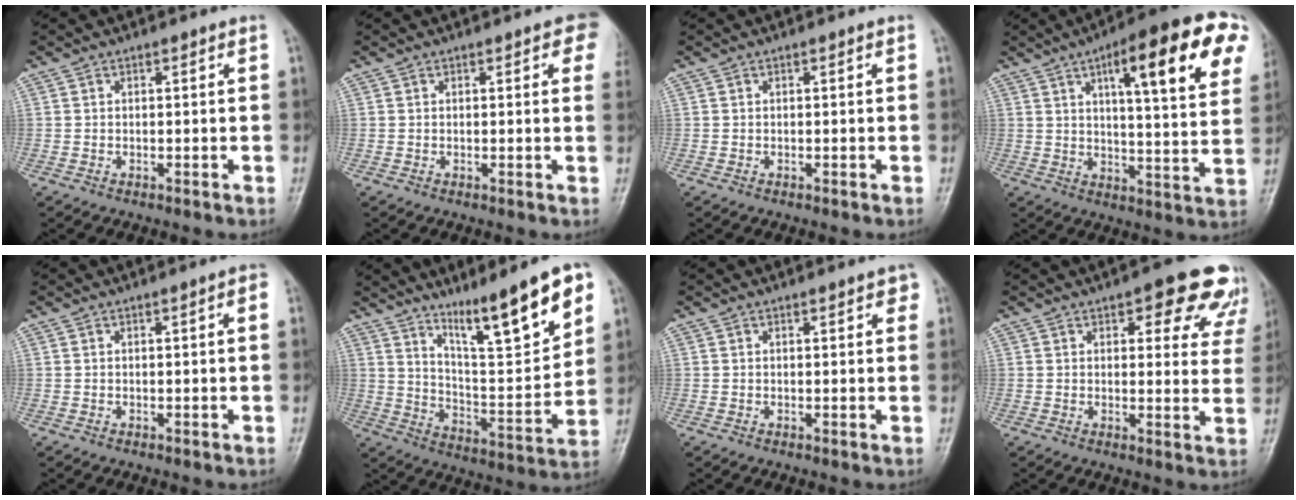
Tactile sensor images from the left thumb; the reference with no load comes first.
{"total": 4.9, "force": [2.4, 1.9, 3.8], "torque": [-0.018, 0.000, 0.019]}
{"total": 0.0}
{"total": 21.0, "force": [9.3, 5.2, 18.1], "torque": [-0.220, -0.011, 0.123]}
{"total": 1.5, "force": [0.3, 0.2, 1.5], "torque": [-0.022, 0.003, 0.002]}
{"total": 17.8, "force": [11.0, 3.4, 13.6], "torque": [-0.184, -0.061, 0.189]}
{"total": 2.2, "force": [1.2, 0.9, 1.6], "torque": [-0.010, -0.001, 0.011]}
{"total": 13.0, "force": [8.0, 5.5, 8.7], "torque": [-0.048, -0.031, 0.083]}